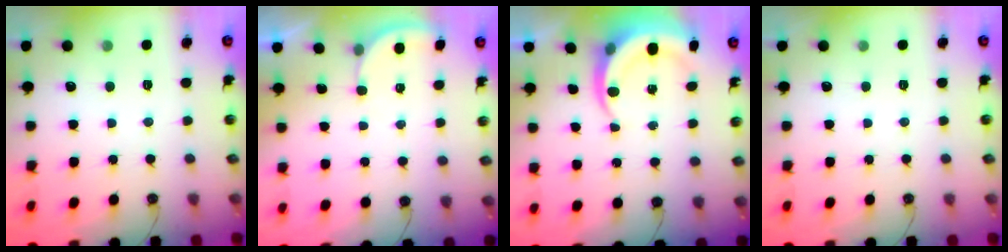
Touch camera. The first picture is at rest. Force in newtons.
{"total": 2.3, "press": 2.3, "slide": 0.2}
{"total": 6.3, "press": 6.3, "slide": 0.2}
{"total": 0.0}